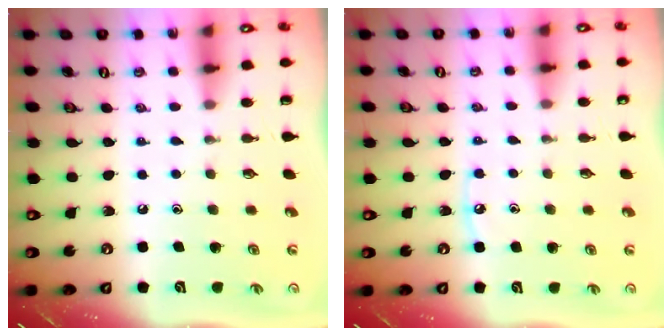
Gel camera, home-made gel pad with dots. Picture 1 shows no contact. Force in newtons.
{"total": 3.8, "press": 3.8, "slide": 0.5}